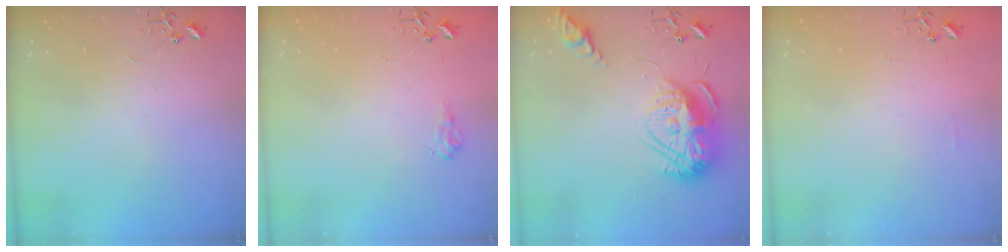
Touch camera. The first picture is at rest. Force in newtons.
{"total": 6.8, "press": 6.8, "slide": 0.8}
{"total": 17.0, "press": 16.9, "slide": 1.5}
{"total": 3.9, "press": 3.8, "slide": 0.6}